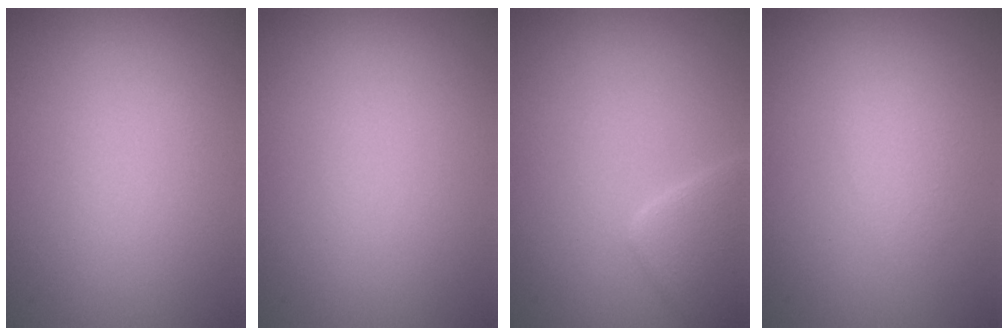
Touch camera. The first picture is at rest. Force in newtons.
{"total": 0.0}
{"total": 2.9, "press": 2.9, "slide": 0.1}
{"total": 1.4, "press": 1.4, "slide": 0.1}